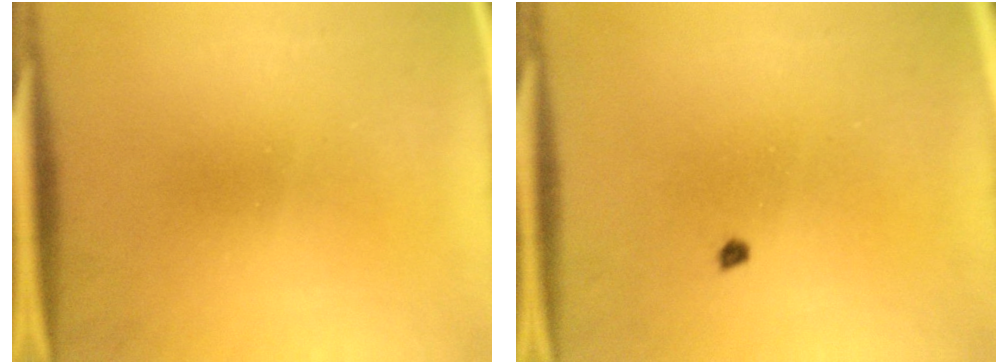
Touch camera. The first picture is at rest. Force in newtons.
{"total": 0.6}